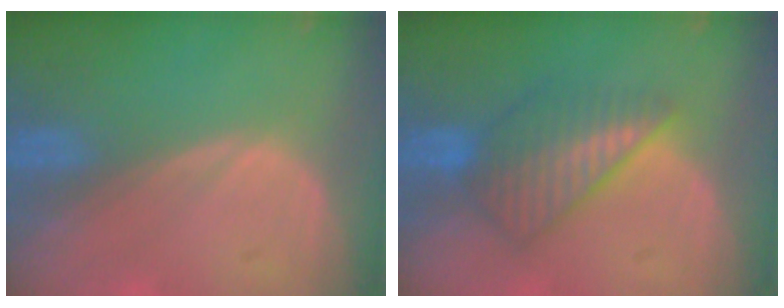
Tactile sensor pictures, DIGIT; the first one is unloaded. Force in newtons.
{"total": 6.6, "press": 6.5, "slide": 1.2}